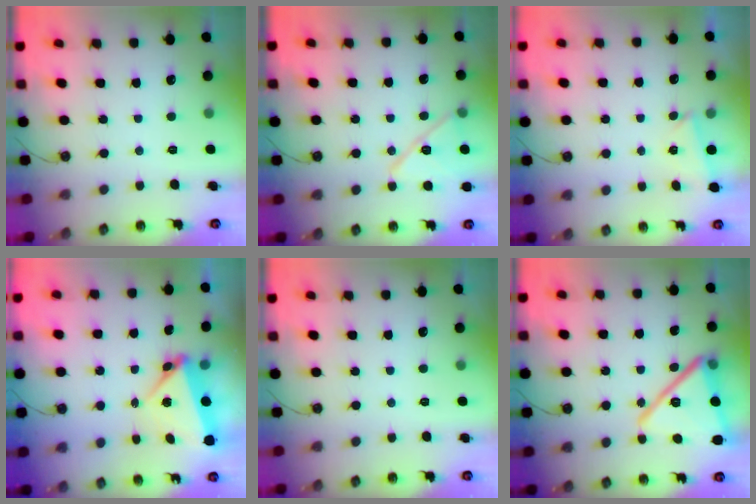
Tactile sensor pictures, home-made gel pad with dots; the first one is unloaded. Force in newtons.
{"total": 13.4, "press": 13.2, "slide": 2.5}
{"total": 2.0, "press": 1.9, "slide": 0.7}
{"total": 5.8, "press": 5.4, "slide": 2.1}
{"total": 0.0}
{"total": 20.9, "press": 20.4, "slide": 4.5}